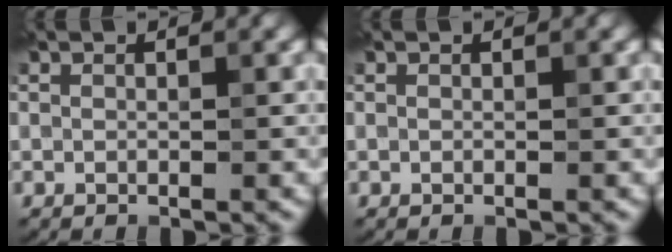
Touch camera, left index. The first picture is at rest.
{"total": 0.0}